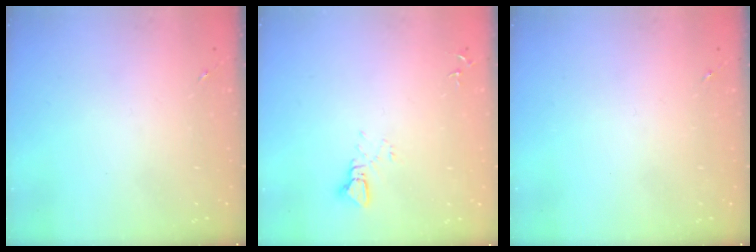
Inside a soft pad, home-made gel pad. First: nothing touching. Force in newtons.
{"total": 2.7, "press": 2.7, "slide": 0.1}
{"total": 0.0}